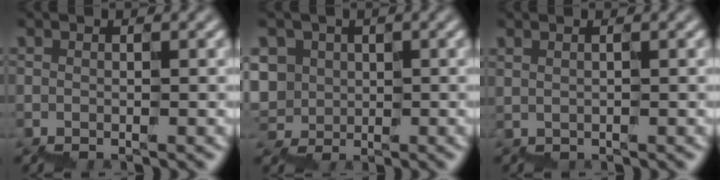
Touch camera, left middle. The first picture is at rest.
{"total": 4.0, "force": [1.2, 3.9, -0.2], "torque": [-0.004, 0.031, 0.011]}
{"total": 0.7, "force": [0.7, -0.1, -0.1], "torque": [0.011, -0.001, 0.012]}